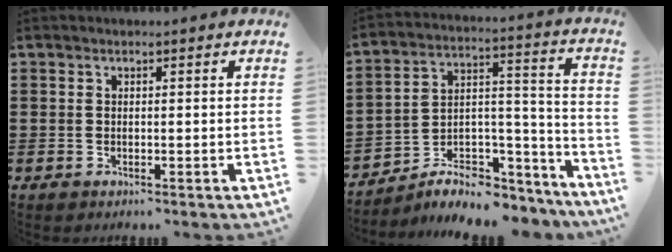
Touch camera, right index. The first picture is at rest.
{"total": 6.9, "force": [-5.8, 3.3, 1.8], "torque": [-0.026, 0.014, -0.105]}